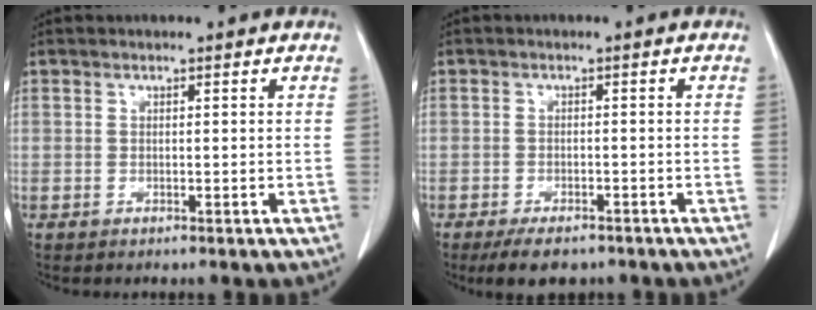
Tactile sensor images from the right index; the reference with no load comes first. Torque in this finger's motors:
{"motor_torque": [0.00, -0.20, -0.02, -0.03]}